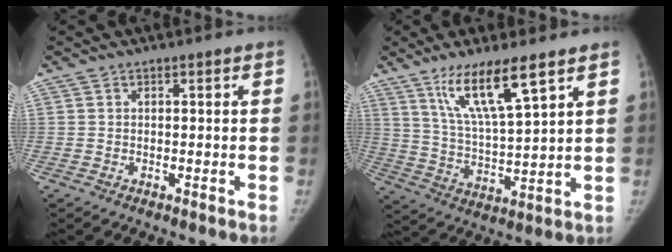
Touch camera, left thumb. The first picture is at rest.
{"total": 12.5, "force": [7.8, 2.0, 9.6], "torque": [-0.174, -0.042, 0.155]}